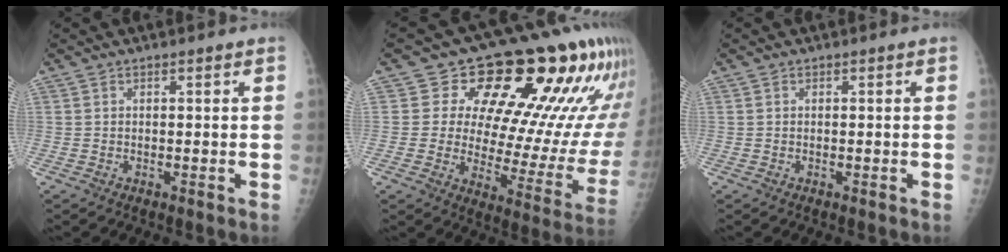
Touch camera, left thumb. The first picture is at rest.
{"total": 21.3, "force": [11.6, 9.2, 15.4], "torque": [-0.154, -0.057, 0.152]}
{"total": 0.0}